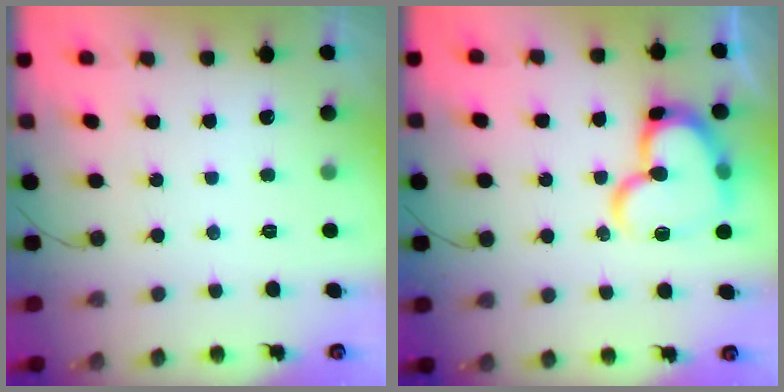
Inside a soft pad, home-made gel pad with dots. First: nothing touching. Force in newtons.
{"total": 18.1, "press": 18.0, "slide": 1.8}